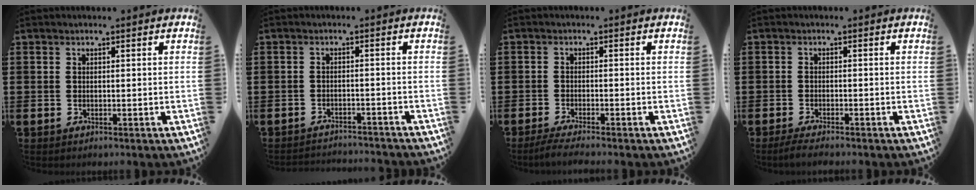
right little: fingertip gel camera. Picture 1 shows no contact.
{"total": 1.9, "force": [-1.9, -0.1, -0.1], "torque": [-0.003, 0.003, -0.042]}
{"total": 1.9, "force": [-1.4, 0.0, 1.3], "torque": [-0.020, 0.000, -0.026]}
{"total": 1.6, "force": [-1.3, 0.1, 0.9], "torque": [-0.016, 0.001, -0.024]}